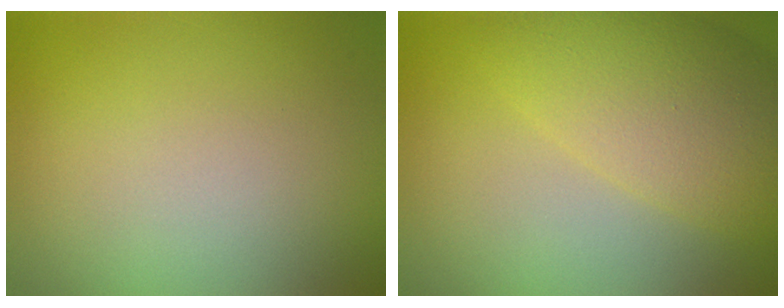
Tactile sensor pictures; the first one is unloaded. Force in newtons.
{"total": 7.0, "press": 7.0, "slide": 0.3}